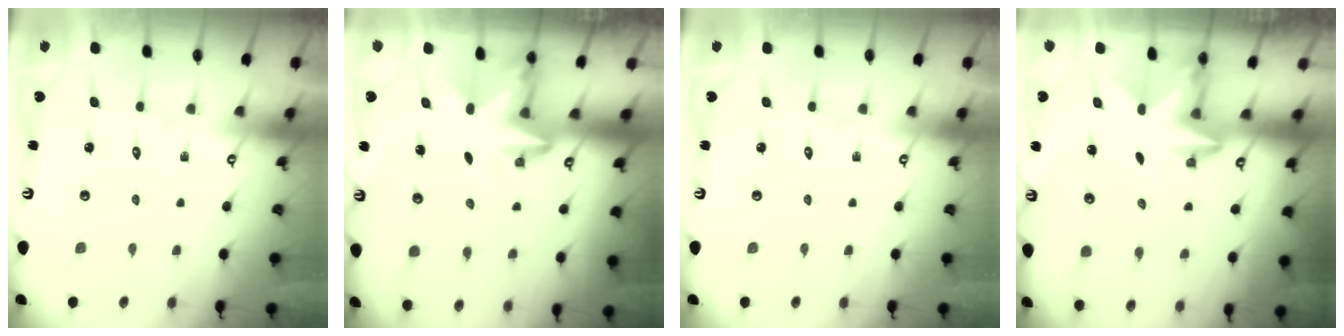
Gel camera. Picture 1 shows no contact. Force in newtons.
{"total": 3.3, "press": 3.3, "slide": 0.1}
{"total": 0.0}
{"total": 2.4, "press": 2.3, "slide": 0.4}